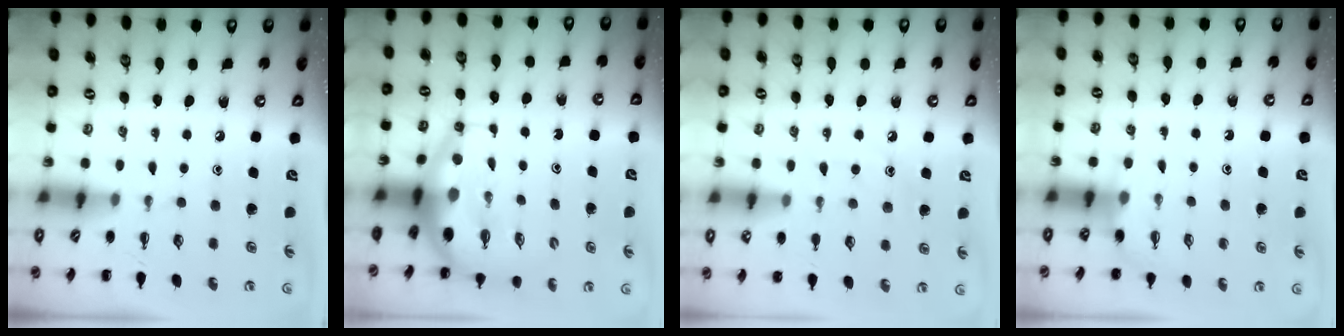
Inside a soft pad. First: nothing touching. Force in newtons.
{"total": 7.3, "press": 7.1, "slide": 1.5}
{"total": 8.4, "press": 8.2, "slide": 1.5}
{"total": 2.6, "press": 2.5, "slide": 0.9}